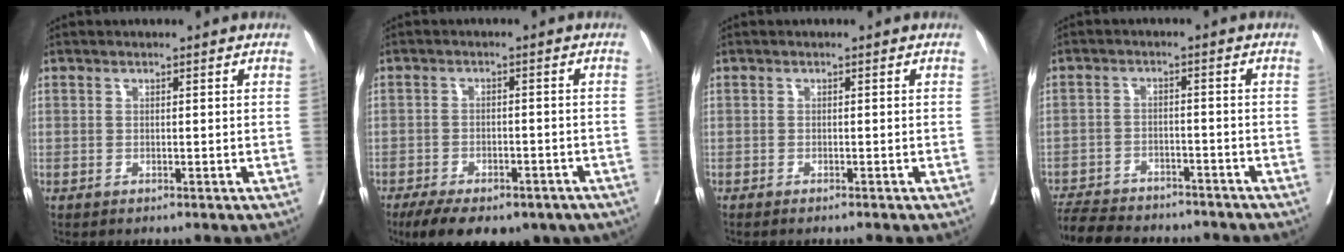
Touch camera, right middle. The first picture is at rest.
{"total": 16.9, "force": [-12.0, 7.3, 9.3], "torque": [-0.158, -0.015, -0.157]}
{"total": 2.8, "force": [-2.4, -0.3, 1.4], "torque": [-0.012, 0.001, -0.030]}
{"total": 14.7, "force": [-13.2, 3.9, 5.2], "torque": [-0.118, -0.004, -0.188]}